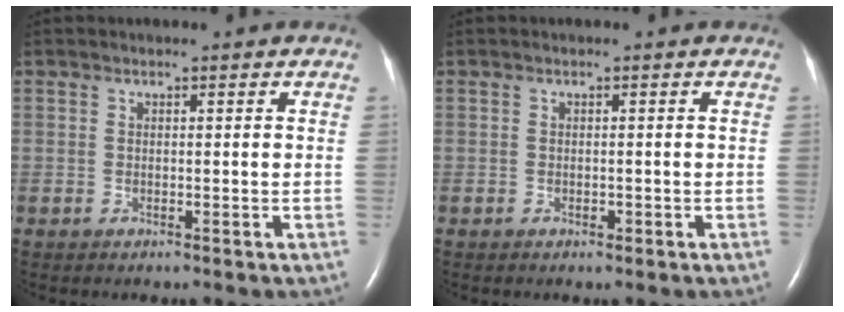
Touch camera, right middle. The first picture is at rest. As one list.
[{"total": 0.6, "force": [-0.3, 0.3, 0.4], "torque": [-0.007, 0.000, -0.002]}]